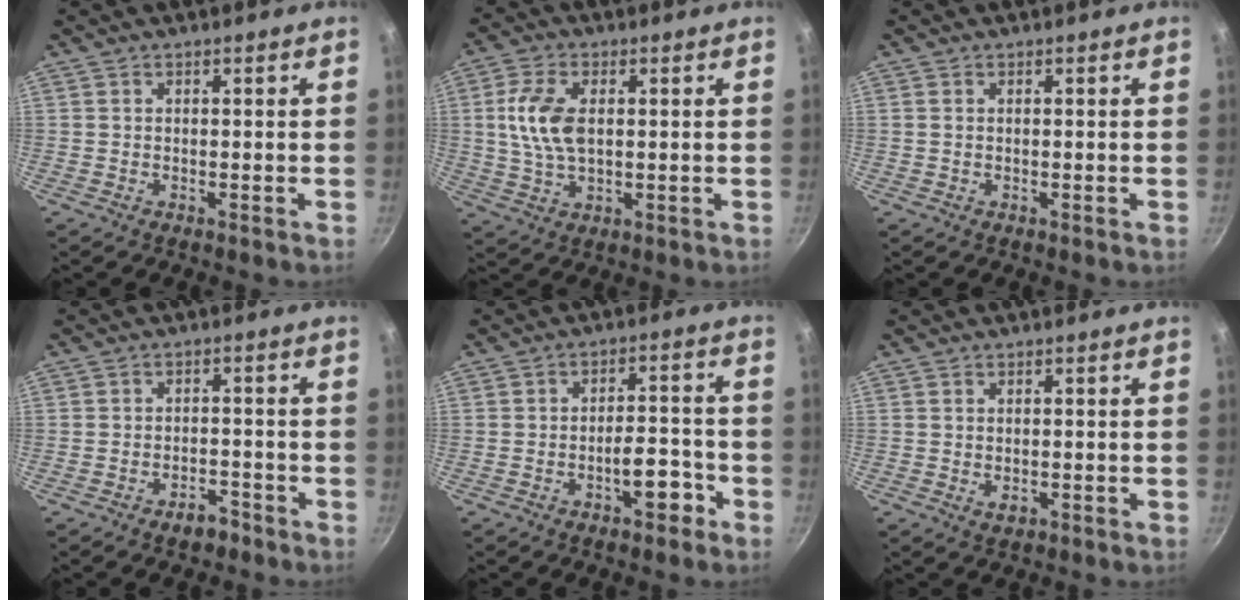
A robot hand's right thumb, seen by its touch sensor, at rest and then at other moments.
{"total": 9.5, "force": [1.3, 5.4, 7.7], "torque": [-0.150, 0.003, 0.022]}
{"total": 0.6, "force": [0.1, 0.5, 0.4], "torque": [-0.007, 0.001, 0.000]}
{"total": 3.5, "force": [-2.6, 1.9, 1.5], "torque": [-0.008, 0.028, -0.030]}
{"total": 6.7, "force": [-3.4, 2.9, 5.0], "torque": [-0.047, 0.033, -0.046]}
{"total": 1.7, "force": [-0.3, 1.2, 1.2], "torque": [-0.018, -0.003, -0.003]}